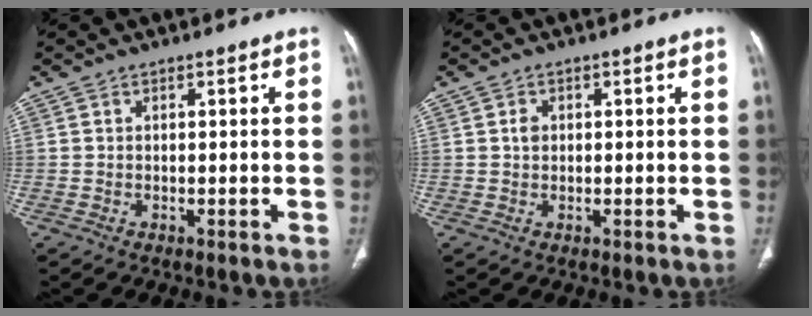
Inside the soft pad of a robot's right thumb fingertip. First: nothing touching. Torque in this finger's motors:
{"motor_torque": [-0.02, 0.32, 0.29, -0.16, -0.02]}